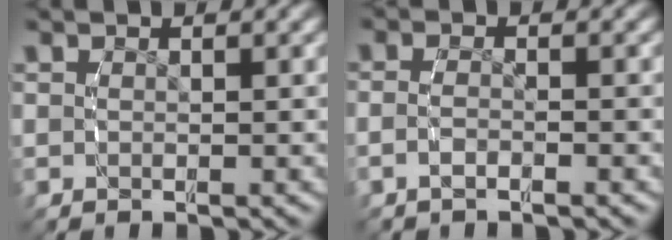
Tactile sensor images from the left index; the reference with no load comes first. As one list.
[{"total": 1.6, "force": [-1.0, 0.2, 1.2], "torque": [-0.032, -0.004, -0.016]}]